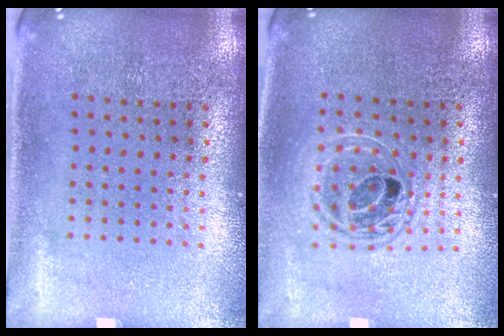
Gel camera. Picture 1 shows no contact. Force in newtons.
{"total": 1.6, "press": 1.3, "slide": 0.8}